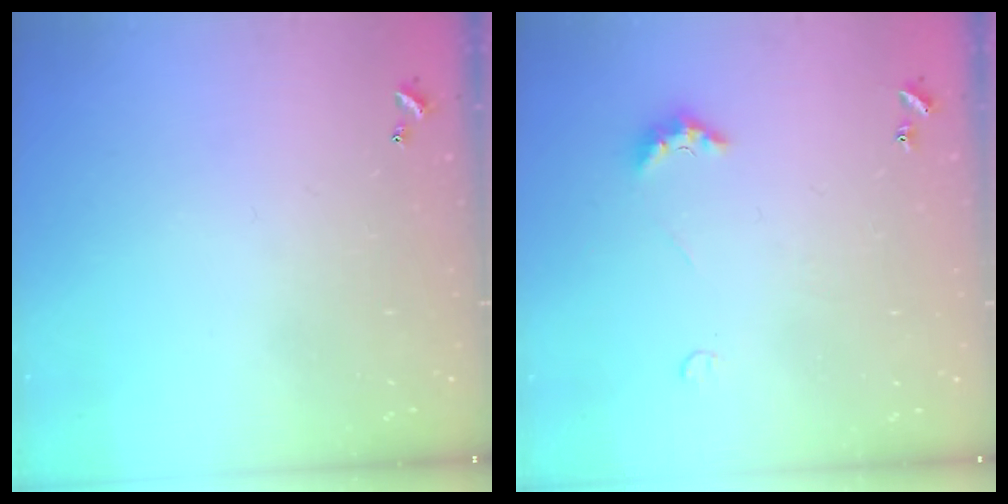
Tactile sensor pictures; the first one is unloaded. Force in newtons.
{"total": 3.2, "press": 3.1, "slide": 0.7}